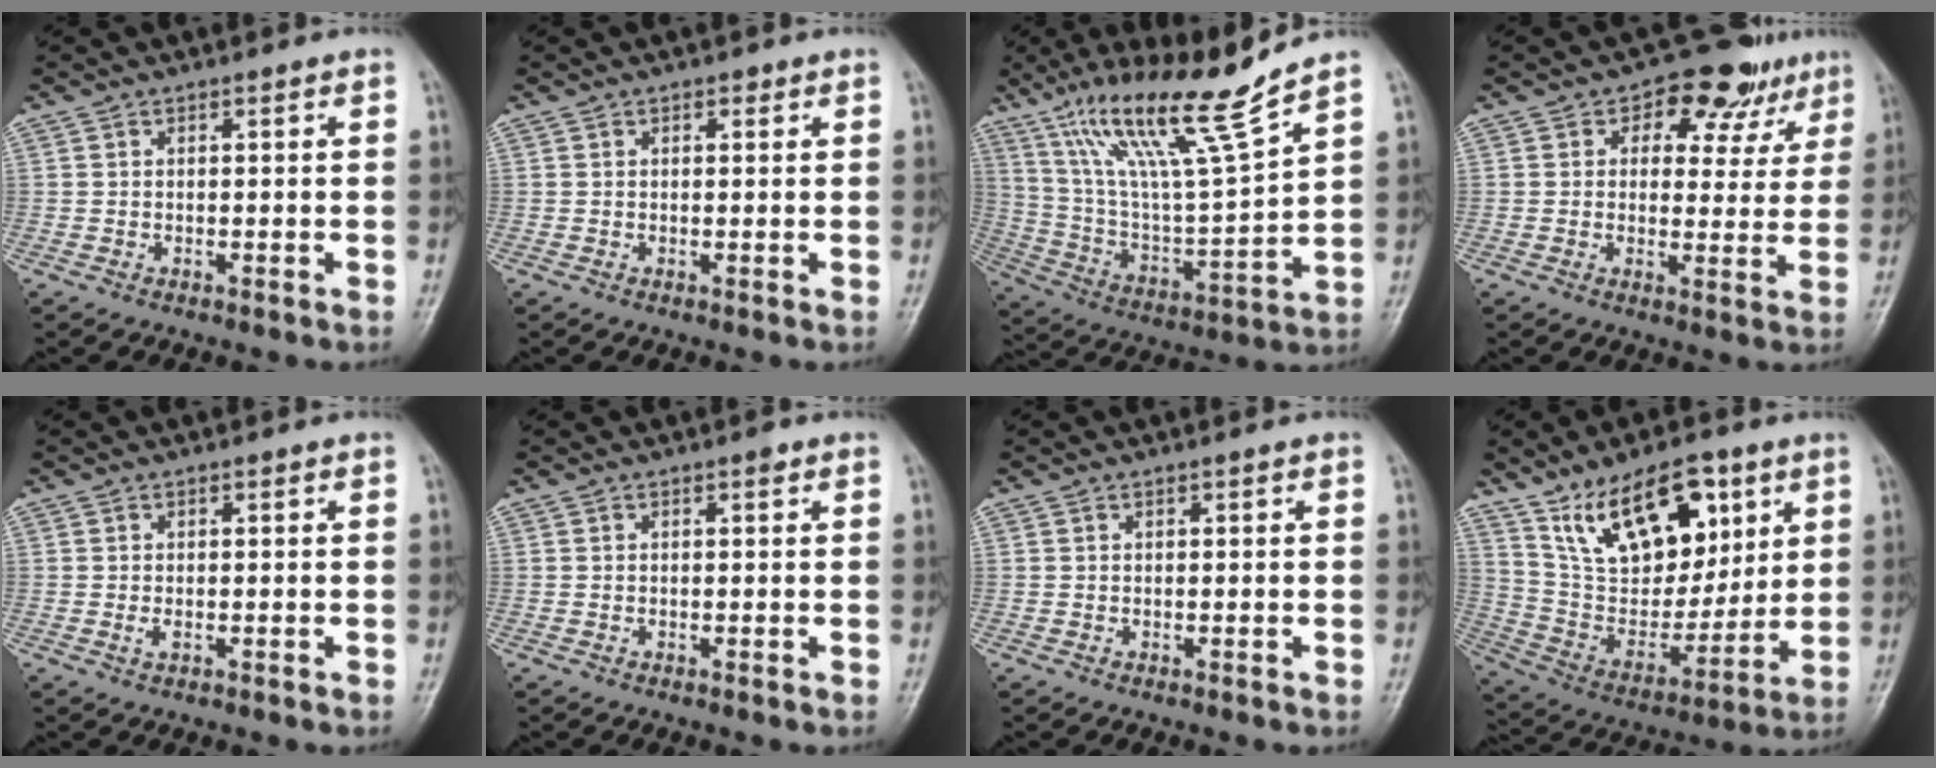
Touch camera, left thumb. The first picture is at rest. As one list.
[{"total": 1.1, "force": [0.6, 0.7, 0.6], "torque": [0.001, -0.001, 0.005]}, {"total": 19.0, "force": [13.3, 1.3, 13.5], "torque": [-0.225, -0.067, 0.248]}, {"total": 10.6, "force": [5.4, 7.1, 5.8], "torque": [-0.014, -0.007, 0.067]}, {"total": 1.1, "force": [0.0, 0.7, 0.9], "torque": [-0.015, -0.002, -0.001]}, {"total": 0.9, "force": [0.5, 0.4, 0.6], "torque": [-0.005, 0.000, 0.004]}, {"total": 0.0}, {"total": 20.3, "force": [10.5, 10.8, 13.6], "torque": [-0.172, -0.043, 0.197]}]